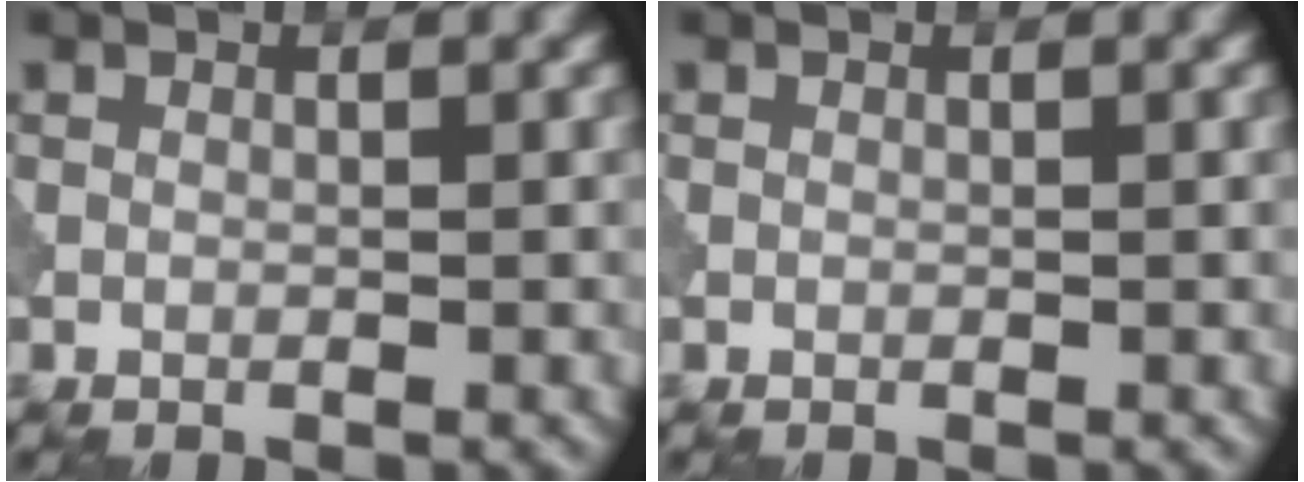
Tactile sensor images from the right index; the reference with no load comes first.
{"total": 0.0}